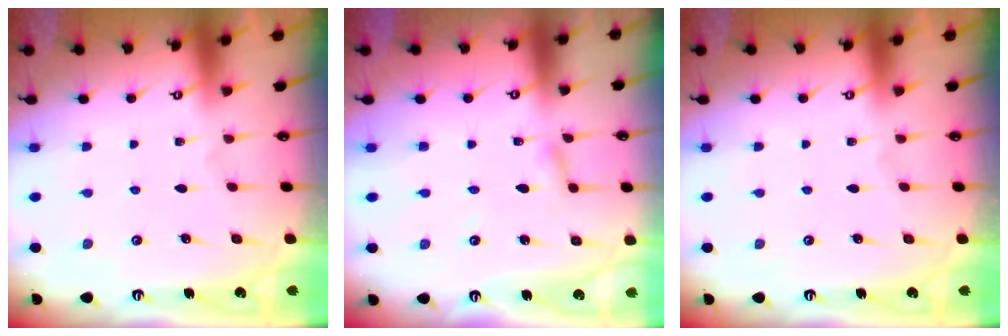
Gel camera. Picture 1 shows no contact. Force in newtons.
{"total": 2.8, "press": 2.7, "slide": 0.3}
{"total": 0.0}